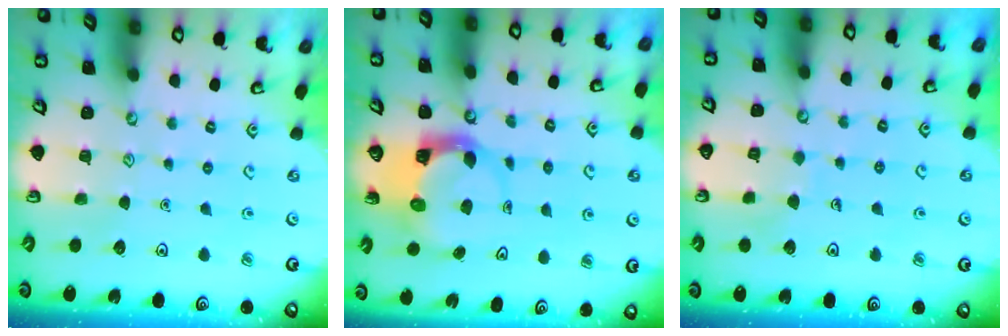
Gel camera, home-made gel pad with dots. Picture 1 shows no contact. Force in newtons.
{"total": 5.6, "press": 5.6, "slide": 0.8}
{"total": 4.1, "press": 4.1, "slide": 0.2}